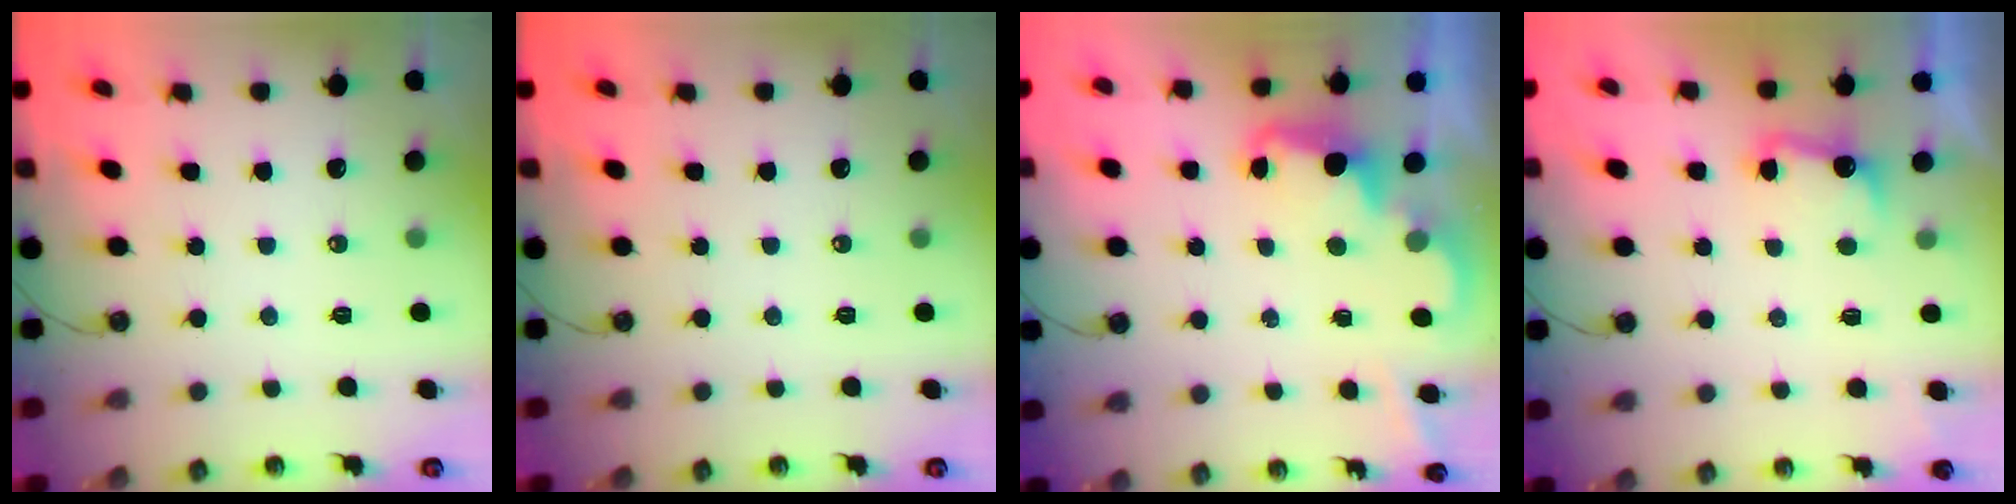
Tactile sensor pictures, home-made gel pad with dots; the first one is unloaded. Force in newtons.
{"total": 0.0}
{"total": 2.5, "press": 2.4, "slide": 0.5}
{"total": 5.3, "press": 5.2, "slide": 0.9}